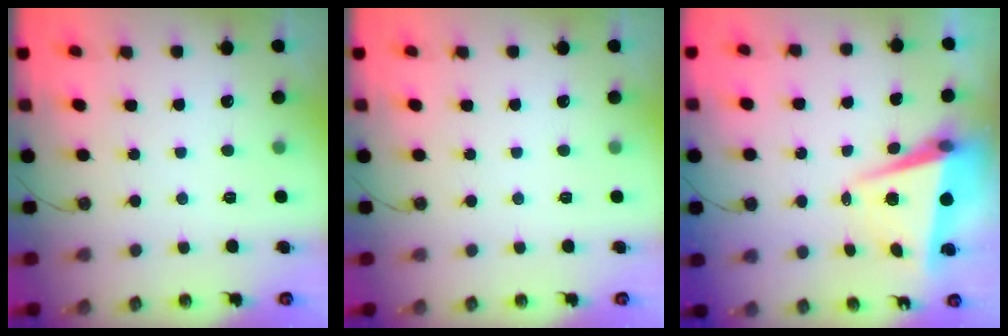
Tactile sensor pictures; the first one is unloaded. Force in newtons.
{"total": 0.0}
{"total": 6.6, "press": 6.5, "slide": 1.2}